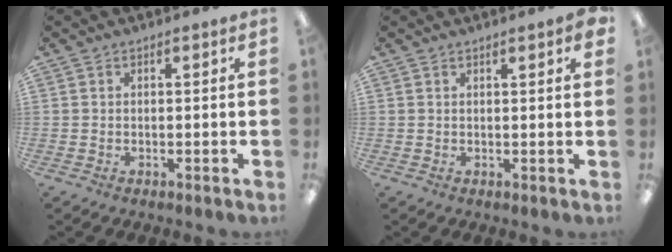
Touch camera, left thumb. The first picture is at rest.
{"total": 1.8, "force": [1.3, 0.1, 1.2], "torque": [-0.018, -0.002, 0.021]}